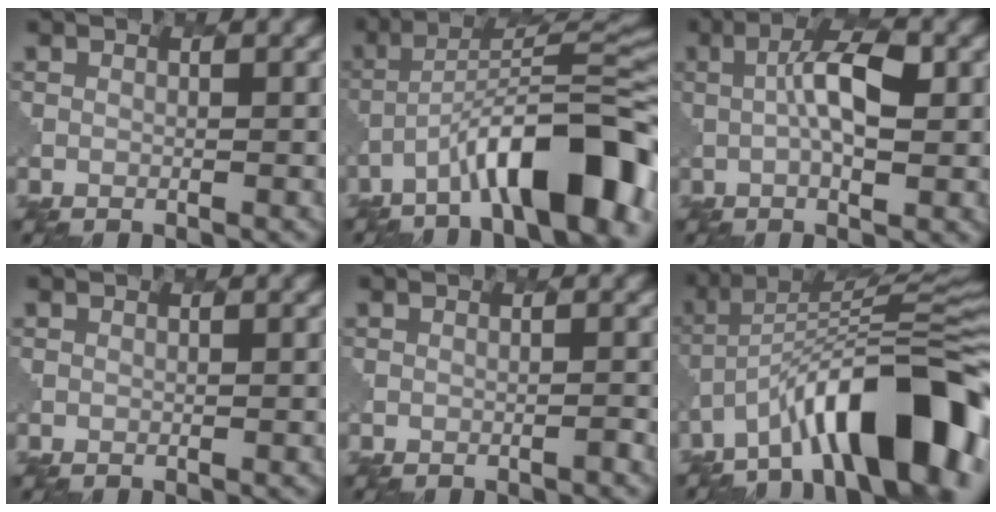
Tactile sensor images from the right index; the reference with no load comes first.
{"total": 11.7, "force": [-6.5, 2.9, 9.3], "torque": [-0.140, 0.019, -0.099]}
{"total": 5.5, "force": [0.6, 1.5, 5.2], "torque": [-0.095, 0.001, 0.011]}
{"total": 0.0}
{"total": 0.5, "force": [-0.5, 0.0, 0.1], "torque": [0.000, 0.002, -0.011]}
{"total": 12.8, "force": [-7.1, 3.7, 10.0], "torque": [-0.142, 0.019, -0.114]}